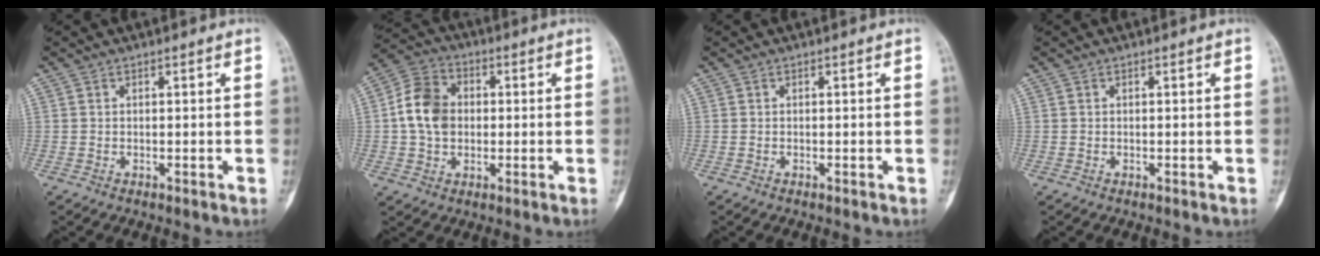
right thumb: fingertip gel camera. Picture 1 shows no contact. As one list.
[{"total": 10.0, "force": [0.3, 7.9, 6.1], "torque": [-0.098, 0.020, -0.002]}, {"total": 0.0}, {"total": 0.0}]